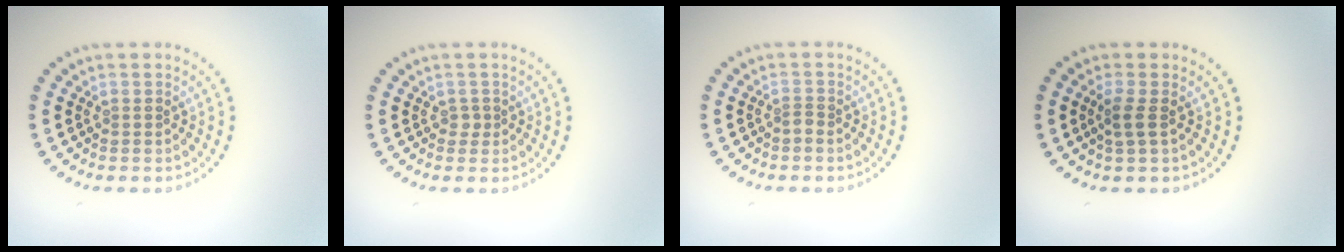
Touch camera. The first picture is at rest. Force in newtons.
{"total": 0.7, "press": 0.5, "slide": 0.5}
{"total": 0.8, "press": 0.4, "slide": 0.6}
{"total": 1.5, "press": 1.3, "slide": 0.9}